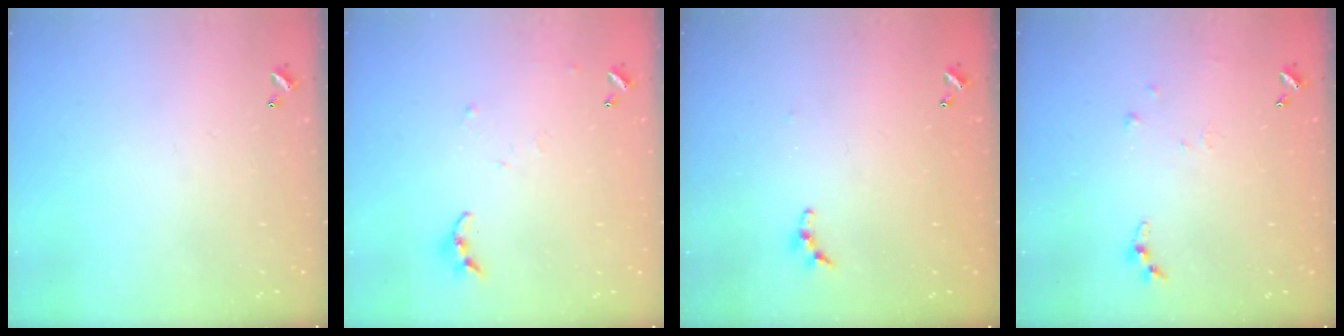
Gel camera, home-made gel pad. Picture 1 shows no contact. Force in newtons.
{"total": 4.1, "press": 4.1, "slide": 0.4}
{"total": 4.9, "press": 4.8, "slide": 0.2}
{"total": 5.1, "press": 5.0, "slide": 0.8}